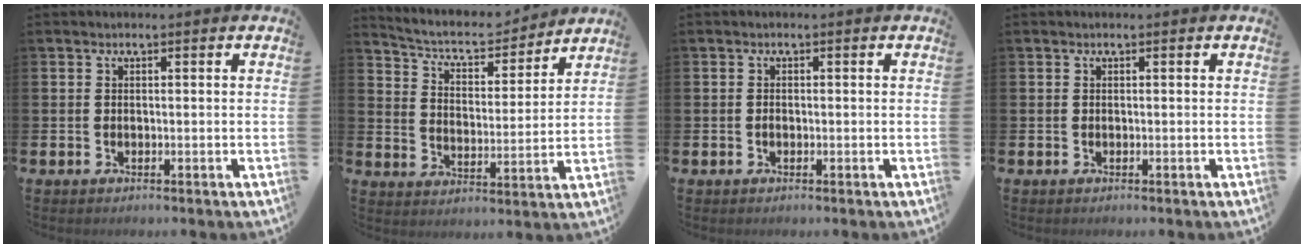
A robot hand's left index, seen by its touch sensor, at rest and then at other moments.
{"total": 6.4, "force": [5.9, 1.8, 1.5], "torque": [-0.059, -0.046, 0.098]}
{"total": 0.5, "force": [-0.3, 0.4, 0.2], "torque": [0.000, 0.000, -0.008]}
{"total": 0.0}